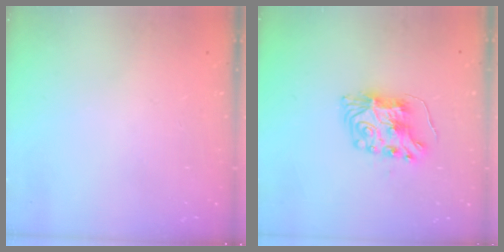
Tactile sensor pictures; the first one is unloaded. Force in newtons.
{"total": 8.3, "press": 8.3, "slide": 0.2}